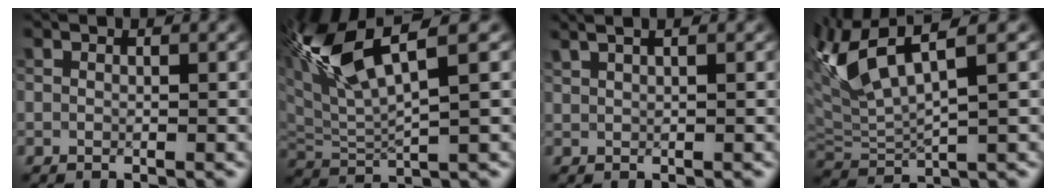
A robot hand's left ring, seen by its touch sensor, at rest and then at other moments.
{"total": 8.1, "force": [4.4, 1.9, 6.6], "torque": [-0.148, 0.018, 0.082]}
{"total": 1.6, "force": [1.0, 0.2, 1.2], "torque": [-0.020, -0.001, 0.017]}
{"total": 7.3, "force": [3.1, 1.9, 6.3], "torque": [-0.151, 0.016, 0.061]}